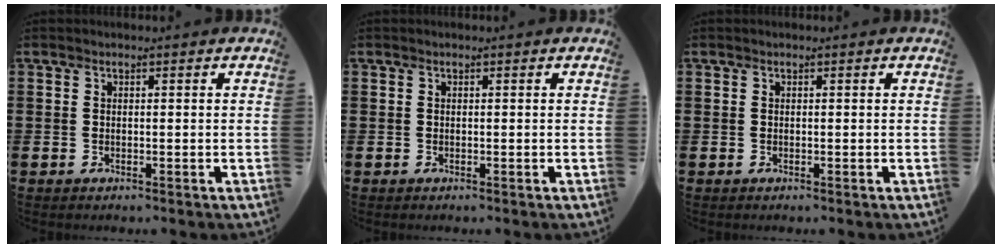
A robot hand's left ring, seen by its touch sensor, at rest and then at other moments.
{"total": 0.0}
{"total": 0.0}